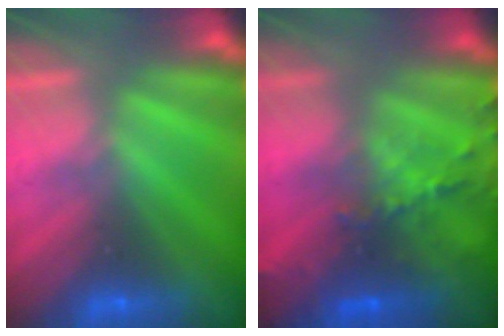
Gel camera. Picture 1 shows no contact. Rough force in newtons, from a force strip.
{"total": 8.6}